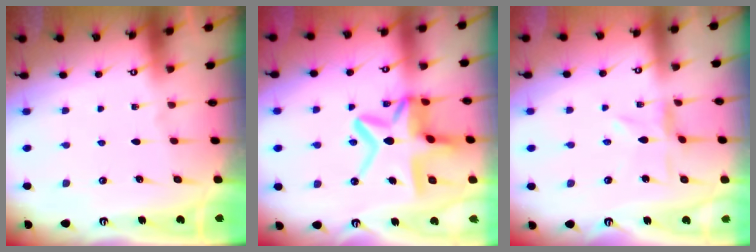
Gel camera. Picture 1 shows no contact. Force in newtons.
{"total": 14.6, "press": 14.5, "slide": 1.4}
{"total": 2.7, "press": 2.7, "slide": 0.4}